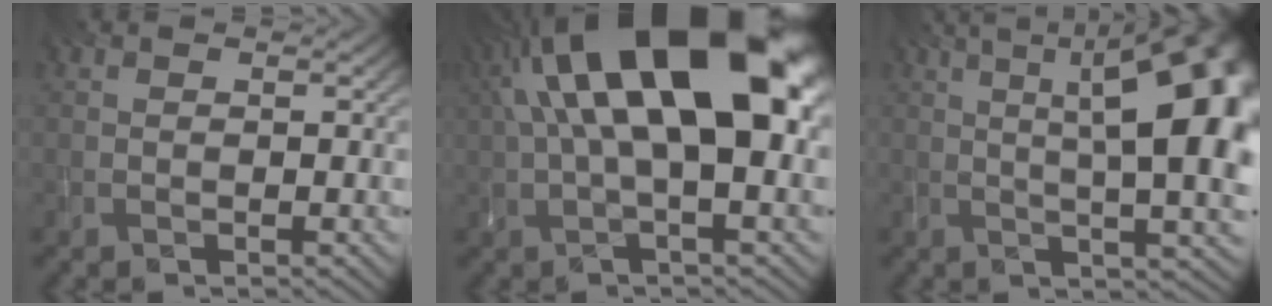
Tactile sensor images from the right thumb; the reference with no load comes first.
{"total": 20.7, "force": [5.2, 8.7, 18.1], "torque": [-0.308, 0.042, 0.074]}
{"total": 17.3, "force": [3.6, 5.7, 16.0], "torque": [-0.191, 0.036, 0.048]}